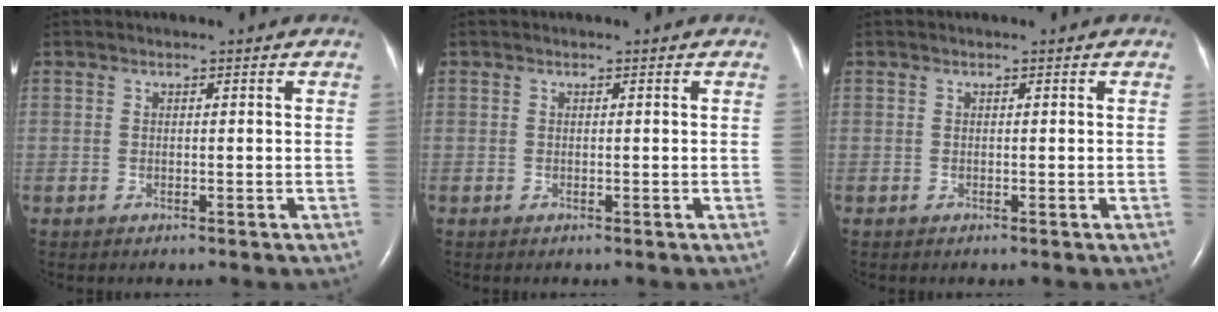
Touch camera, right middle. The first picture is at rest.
{"total": 0.0}
{"total": 0.0}